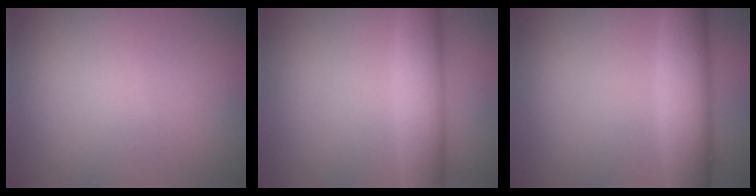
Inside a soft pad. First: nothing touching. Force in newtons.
{"total": 5.1, "press": 5.1, "slide": 0.4}
{"total": 5.7, "press": 5.7, "slide": 0.2}